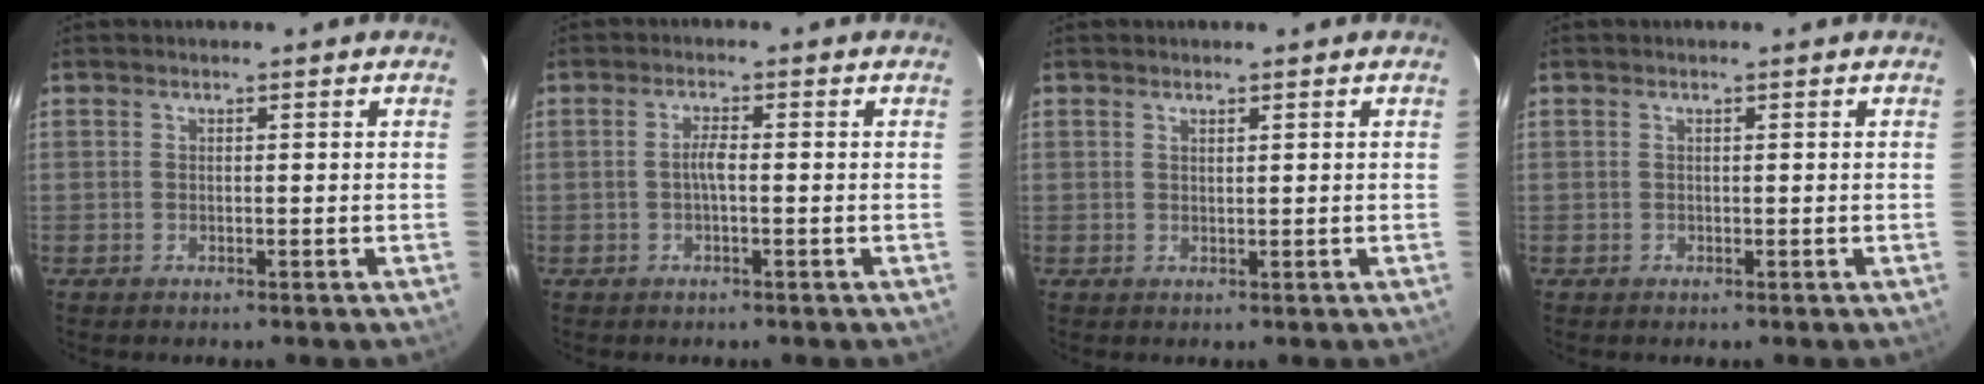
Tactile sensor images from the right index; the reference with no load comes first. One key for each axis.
{"total": 2.0, "fx": -0.4, "fy": 0.3, "fz": 2.0, "tx": -0.039, "ty": 0.005, "tz": -0.010}
{"total": 0.7, "fx": 0.6, "fy": 0.1, "fz": 0.4, "tx": -0.006, "ty": 0.001, "tz": 0.011}
{"total": 0.0}